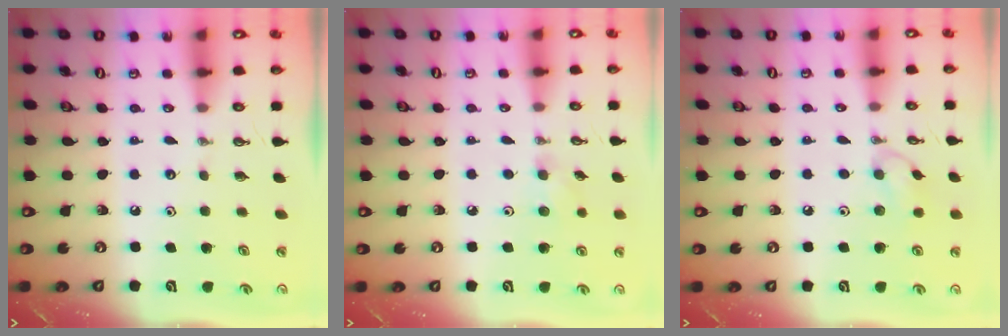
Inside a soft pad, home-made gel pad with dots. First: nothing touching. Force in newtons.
{"total": 4.7, "press": 4.5, "slide": 1.4}
{"total": 8.1, "press": 7.7, "slide": 2.7}